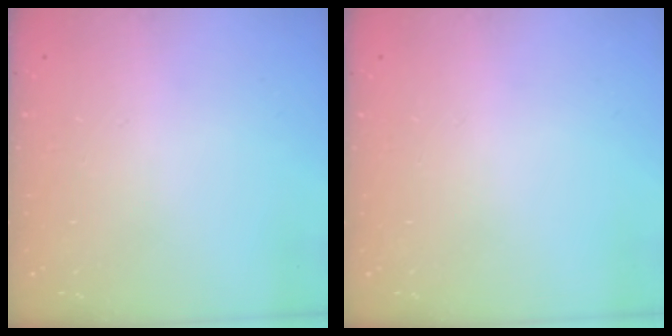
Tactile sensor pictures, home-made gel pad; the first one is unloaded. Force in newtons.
{"total": 0.0}